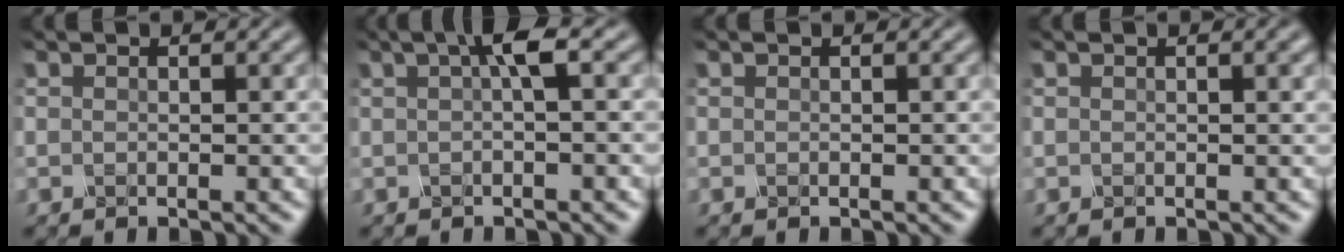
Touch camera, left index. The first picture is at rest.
{"total": 2.7, "force": [0.6, 0.4, 2.6], "torque": [-0.043, 0.010, 0.007]}
{"total": 0.0}
{"total": 1.6, "force": [0.7, 0.5, 1.4], "torque": [-0.012, 0.003, 0.007]}